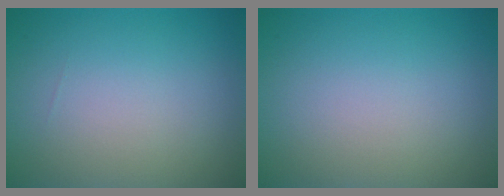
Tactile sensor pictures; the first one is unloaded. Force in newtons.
{"total": 0.0}